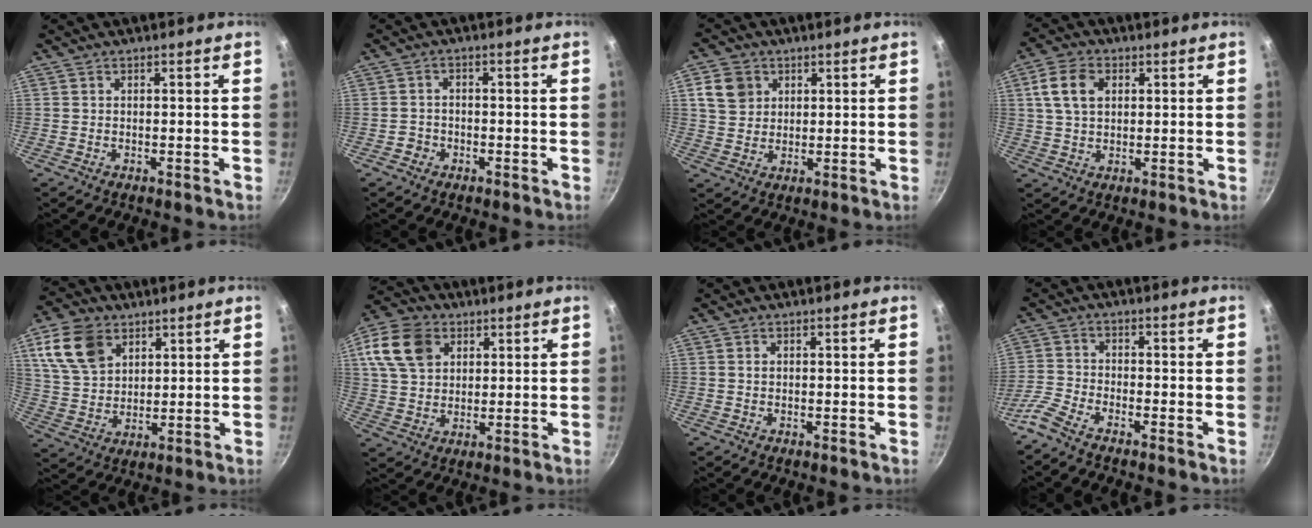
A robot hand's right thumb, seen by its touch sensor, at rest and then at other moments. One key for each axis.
{"total": 2.4, "fx": -1.3, "fy": 2.0, "fz": 0.5, "tx": 0.002, "ty": 0.016, "tz": -0.021}
{"total": 6.9, "fx": 2.4, "fy": 5.7, "fz": 2.9, "tx": -0.030, "ty": 0.004, "tz": 0.046}
{"total": 7.8, "fx": 2.2, "fy": 5.4, "fz": 5.2, "tx": -0.087, "ty": 0.008, "tz": 0.038}
{"total": 12.8, "fx": 5.9, "fy": 8.8, "fz": 7.2, "tx": -0.120, "ty": -0.010, "tz": 0.119}
{"total": 13.2, "fx": 5.1, "fy": 9.7, "fz": 7.4, "tx": -0.121, "ty": 0.003, "tz": 0.091}
{"total": 0.7, "fx": 0.2, "fy": 0.6, "fz": 0.4, "tx": -0.008, "ty": 0.003, "tz": 0.003}
{"total": 4.6, "fx": -3.9, "fy": 1.2, "fz": 2.2, "tx": -0.062, "ty": 0.028, "tz": -0.093}